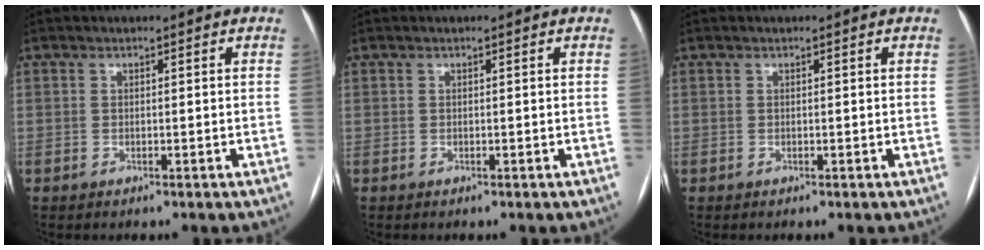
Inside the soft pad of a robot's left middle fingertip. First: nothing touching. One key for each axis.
{"total": 0.0}
{"total": 0.0}